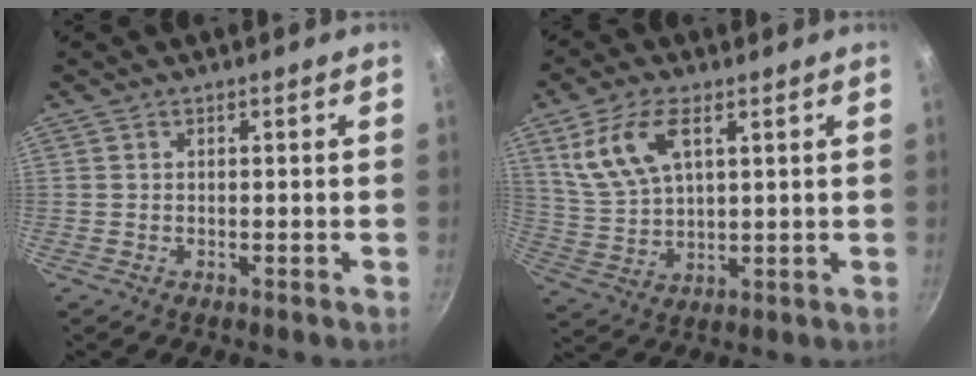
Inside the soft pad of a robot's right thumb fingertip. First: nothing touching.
{"total": 11.1, "force": [4.8, 5.6, 8.3], "torque": [-0.162, -0.008, 0.103]}